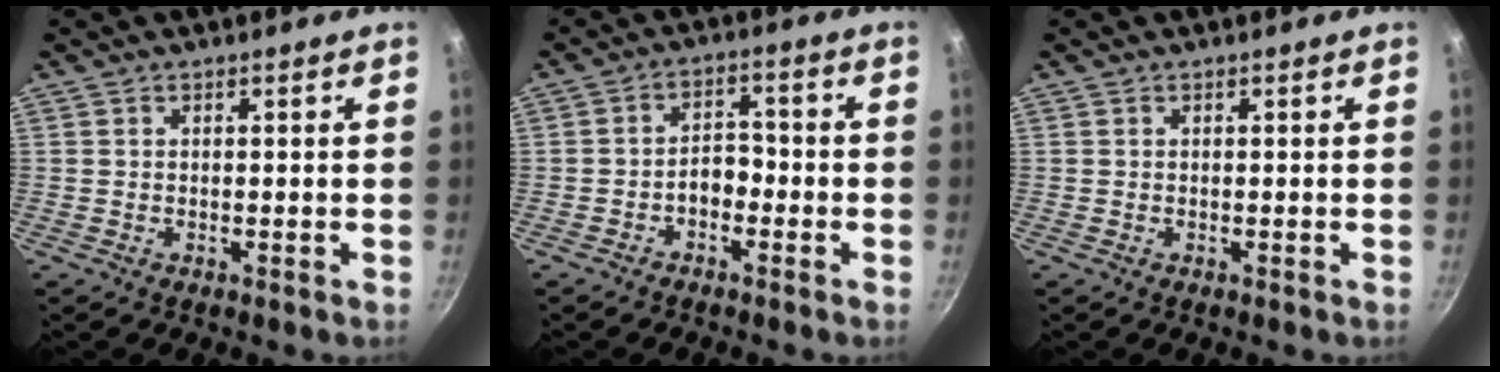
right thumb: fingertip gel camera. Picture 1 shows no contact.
{"total": 4.4, "force": [-1.8, 2.9, 2.8], "torque": [-0.028, 0.027, -0.039]}
{"total": 0.0}